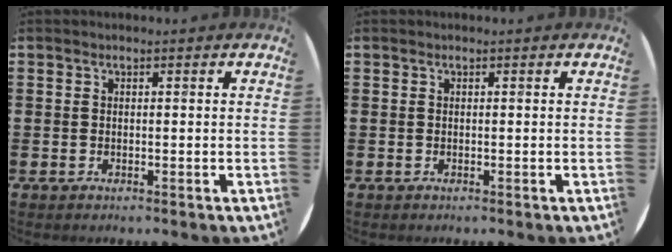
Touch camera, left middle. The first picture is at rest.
{"total": 0.0}